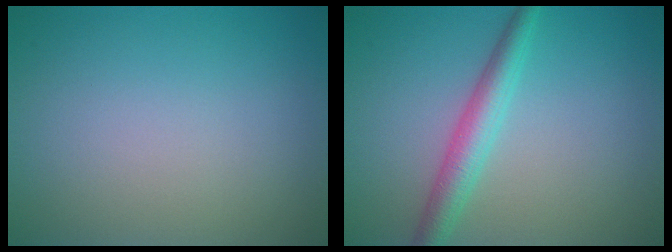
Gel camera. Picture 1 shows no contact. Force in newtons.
{"total": 3.3, "press": 3.3, "slide": 0.2}